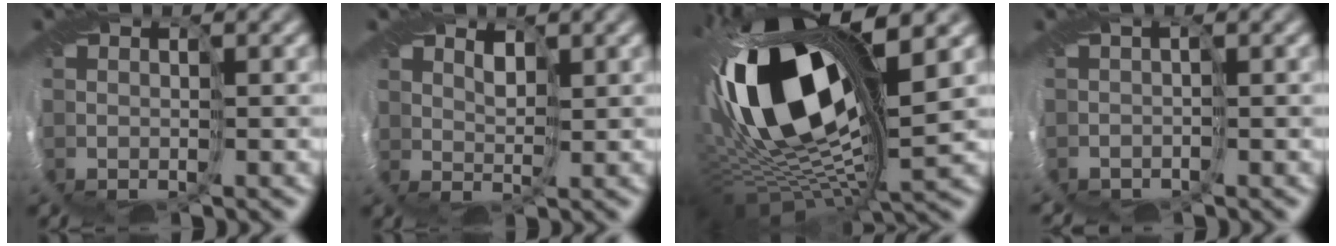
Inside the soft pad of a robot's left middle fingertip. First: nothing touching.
{"total": 1.6, "force": [1.0, 1.1, 0.5], "torque": [-0.010, -0.002, 0.017]}
{"total": 17.5, "force": [2.1, 8.1, 15.4], "torque": [-0.301, -0.008, 0.041]}
{"total": 0.7, "force": [0.2, 0.6, 0.2], "torque": [0.000, 0.007, 0.009]}